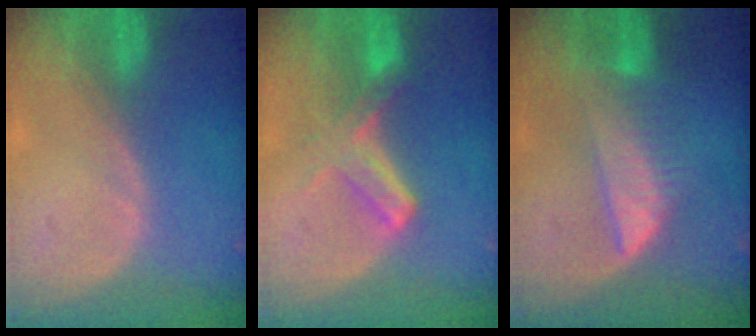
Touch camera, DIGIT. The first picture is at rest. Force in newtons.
{"total": 5.6, "press": 5.3, "slide": 1.8}
{"total": 6.3, "press": 6.3, "slide": 0.4}